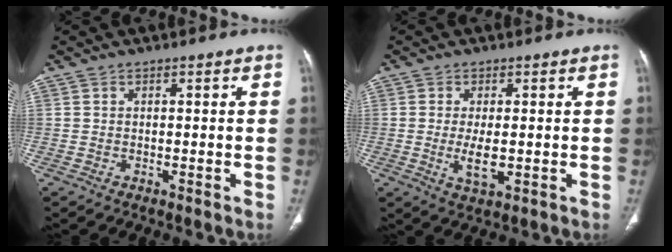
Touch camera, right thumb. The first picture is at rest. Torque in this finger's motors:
{"motor_torque": [-0.34, 0.08, -0.03, -0.15, -0.03]}